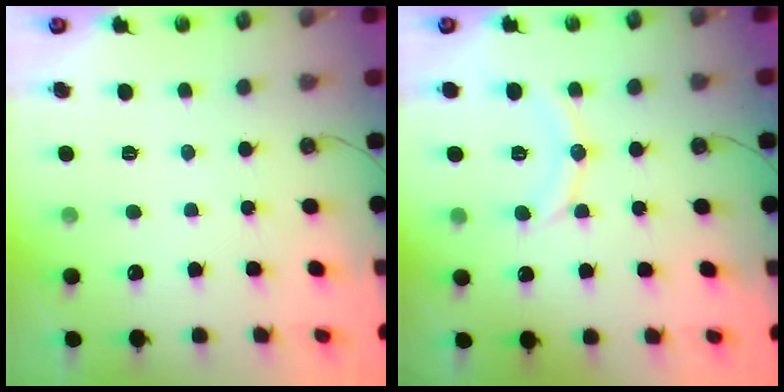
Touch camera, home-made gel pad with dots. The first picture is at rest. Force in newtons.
{"total": 9.3, "press": 9.3, "slide": 1.0}